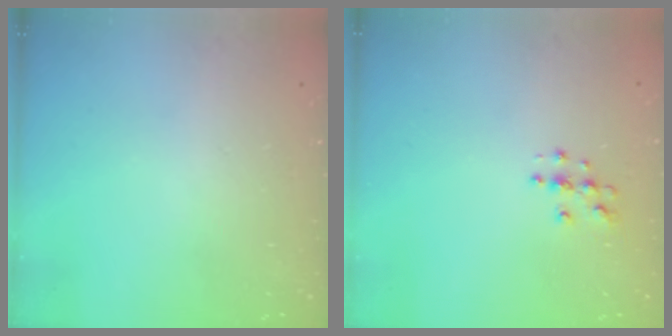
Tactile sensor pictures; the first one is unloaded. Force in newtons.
{"total": 3.7, "press": 3.7, "slide": 0.2}